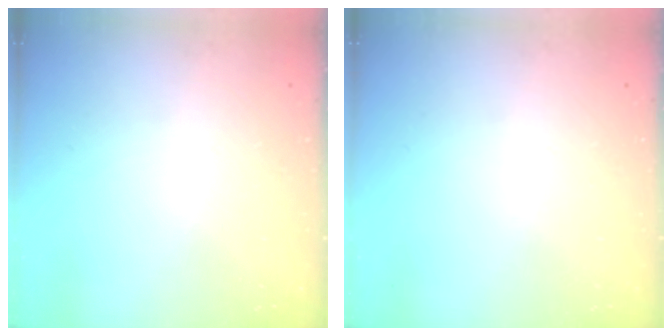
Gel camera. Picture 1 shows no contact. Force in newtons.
{"total": 0.0}